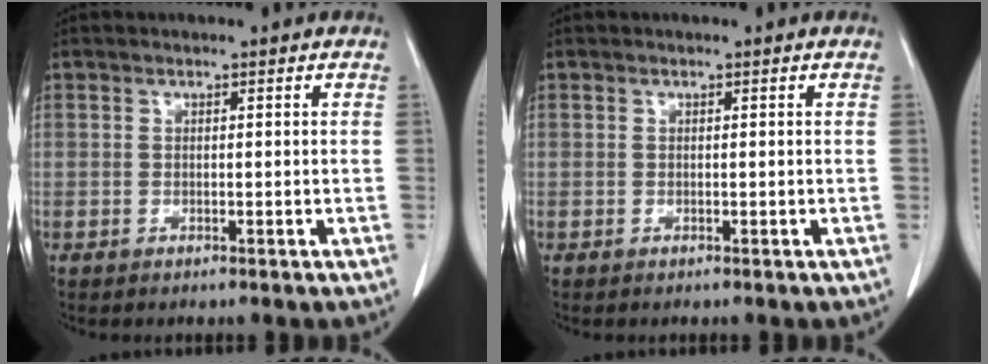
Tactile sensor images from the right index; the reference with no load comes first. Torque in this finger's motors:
{"motor_torque": [0.00, 0.00, 0.00, 0.00]}